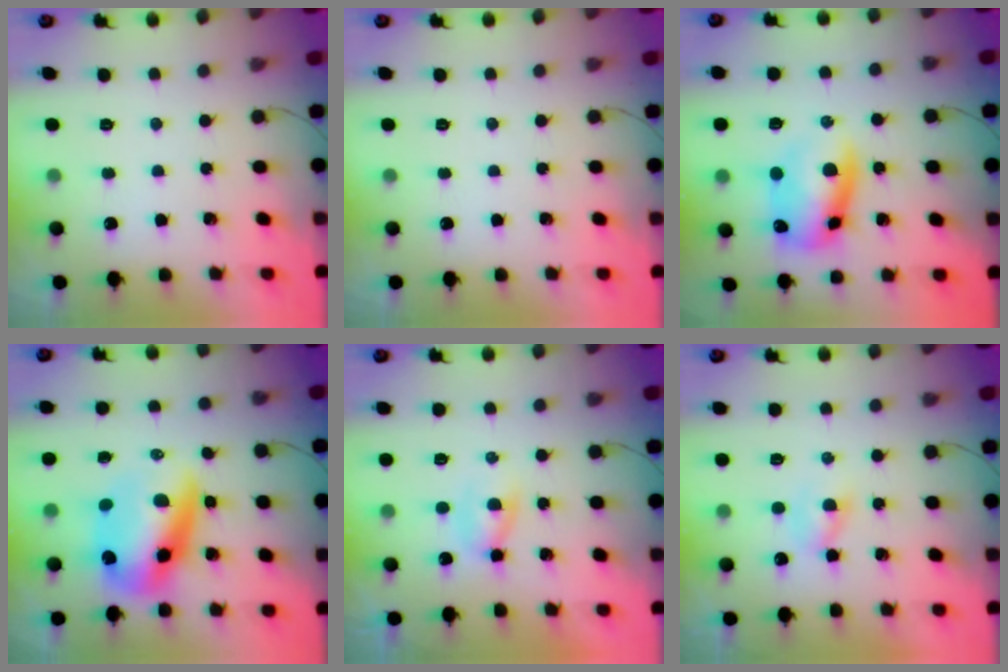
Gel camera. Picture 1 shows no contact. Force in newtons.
{"total": 0.0}
{"total": 10.3, "press": 10.2, "slide": 1.3}
{"total": 12.1, "press": 11.7, "slide": 3.3}
{"total": 1.9, "press": 1.6, "slide": 1.0}
{"total": 2.0, "press": 1.8, "slide": 0.9}